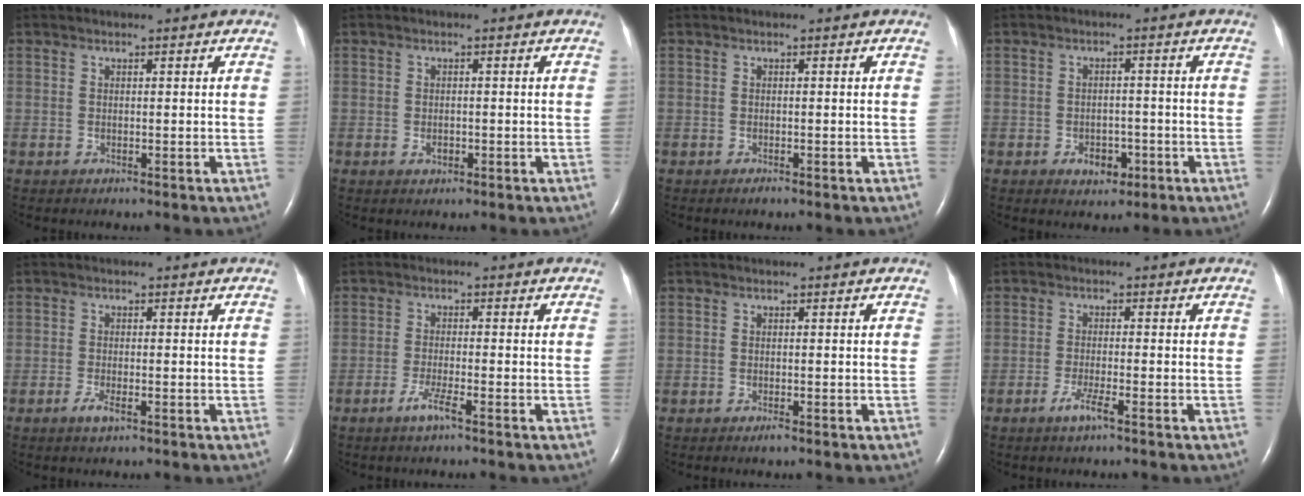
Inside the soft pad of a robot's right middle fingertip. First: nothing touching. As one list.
[{"total": 1.2, "force": [-0.5, 0.8, 0.8], "torque": [-0.016, 0.000, -0.005]}, {"total": 0.5, "force": [-0.4, 0.1, 0.3], "torque": [-0.006, -0.001, -0.006]}, {"total": 3.5, "force": [-1.6, 2.4, 2.1], "torque": [-0.023, 0.005, -0.016]}, {"total": 1.9, "force": [-1.1, 0.4, 1.5], "torque": [-0.033, -0.003, -0.021]}, {"total": 2.9, "force": [-1.8, -0.2, 2.2], "torque": [-0.050, -0.006, -0.039]}, {"total": 0.7, "force": [-0.5, 0.0, 0.5], "torque": [-0.011, -0.002, -0.007]}, {"total": 2.8, "force": [-1.7, -0.1, 2.2], "torque": [-0.048, -0.006, -0.036]}]